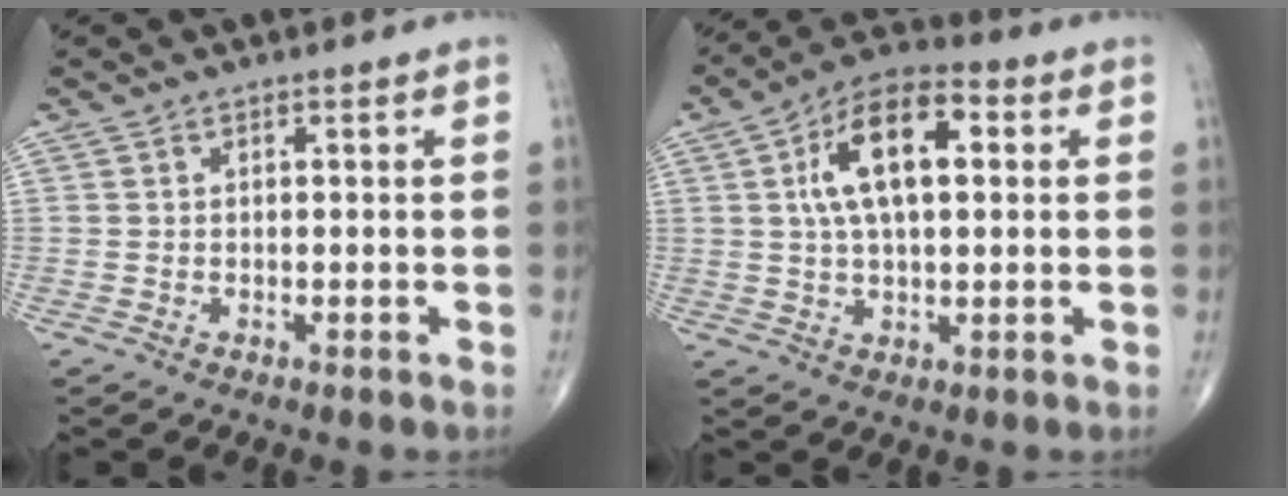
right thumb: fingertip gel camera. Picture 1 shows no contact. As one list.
[{"total": 14.1, "force": [3.1, 6.9, 12.0], "torque": [-0.204, 0.019, 0.048]}]